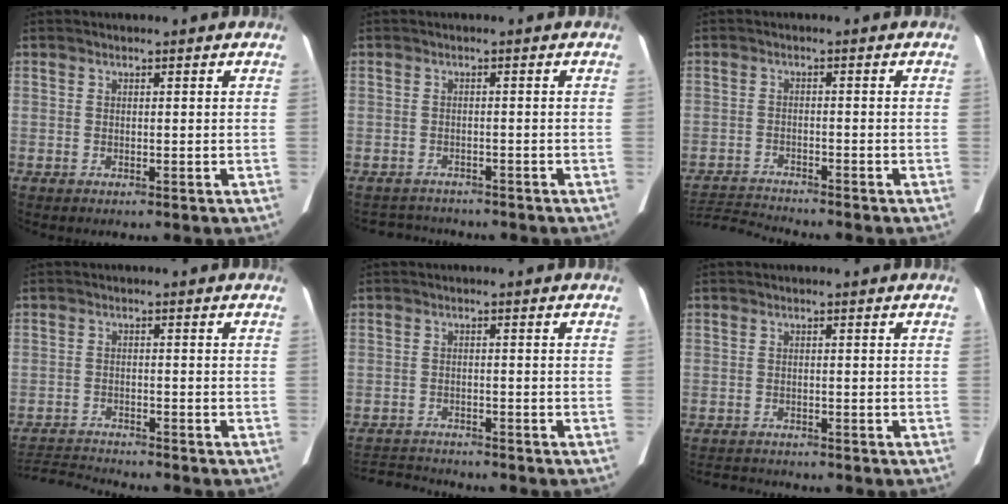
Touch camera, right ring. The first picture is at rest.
{"total": 4.5, "force": [-4.4, 1.1, 0.4], "torque": [-0.009, -0.003, -0.061]}
{"total": 5.8, "force": [-5.6, -1.2, -0.1], "torque": [-0.007, -0.009, -0.101]}
{"total": 6.2, "force": [-6.1, -0.6, 0.4], "torque": [-0.013, -0.008, -0.105]}
{"total": 6.2, "force": [-6.1, 0.5, 0.8], "torque": [-0.019, -0.007, -0.098]}
{"total": 3.7, "force": [-3.5, 0.8, 0.8], "torque": [-0.015, -0.009, -0.051]}